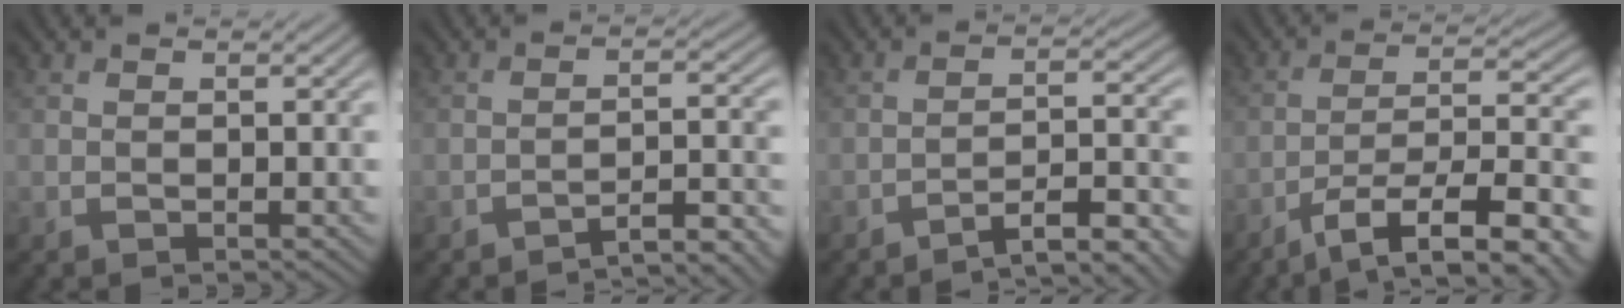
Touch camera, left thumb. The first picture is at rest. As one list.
[{"total": 4.7, "force": [-3.9, 0.6, 2.5], "torque": [-0.028, 0.018, -0.067]}, {"total": 6.7, "force": [-5.3, 1.1, 4.0], "torque": [-0.051, 0.018, -0.088]}, {"total": 11.6, "force": [-7.2, 3.2, 8.4], "torque": [-0.149, -0.005, -0.110]}]